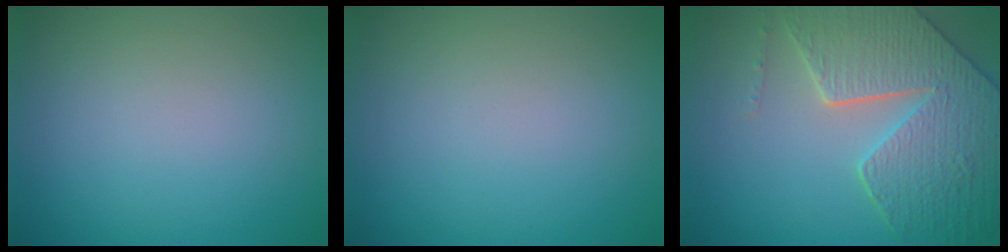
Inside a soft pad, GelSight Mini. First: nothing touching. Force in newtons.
{"total": 0.0}
{"total": 7.6, "press": 6.2, "slide": 4.5}